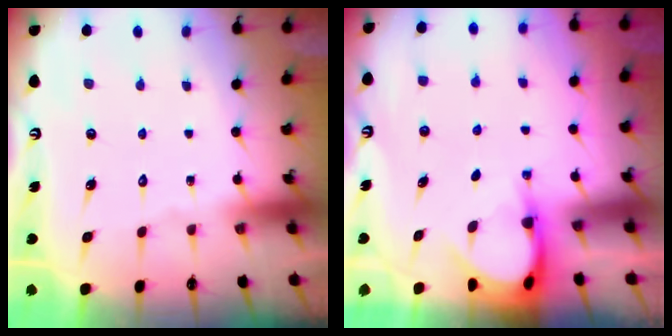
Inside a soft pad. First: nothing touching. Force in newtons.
{"total": 3.7, "press": 3.7, "slide": 0.4}